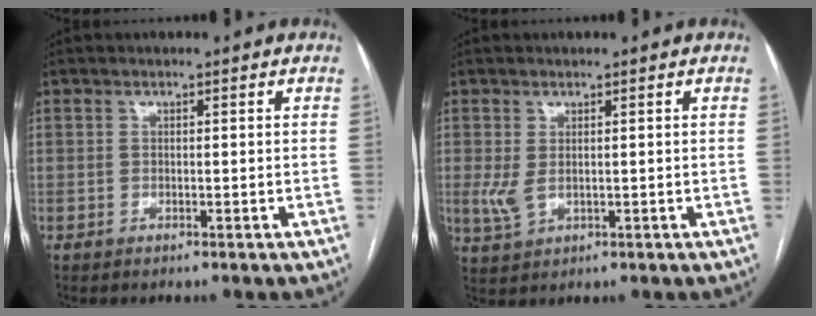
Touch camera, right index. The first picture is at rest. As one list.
[{"total": 2.9, "force": [0.2, 1.5, 2.5], "torque": [-0.063, -0.003, 0.015]}]